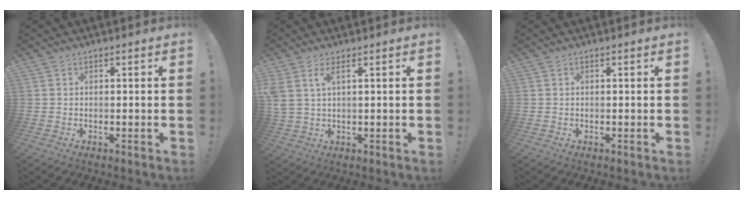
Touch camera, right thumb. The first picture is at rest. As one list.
[{"total": 4.2, "force": [2.0, 1.2, 3.5], "torque": [-0.071, -0.007, 0.040]}, {"total": 0.0}]